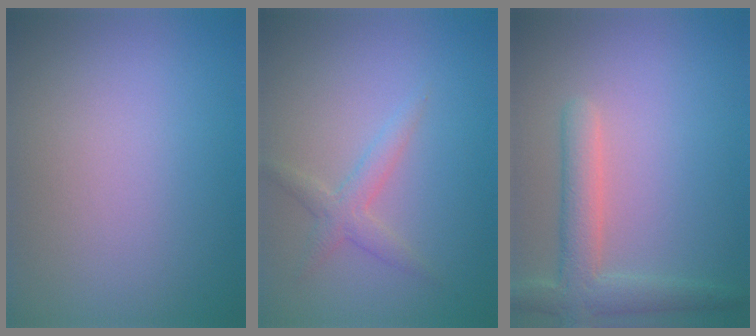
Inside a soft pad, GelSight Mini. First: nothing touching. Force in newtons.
{"total": 2.0, "press": 2.0, "slide": 0.0}
{"total": 3.5, "press": 3.5, "slide": 0.3}